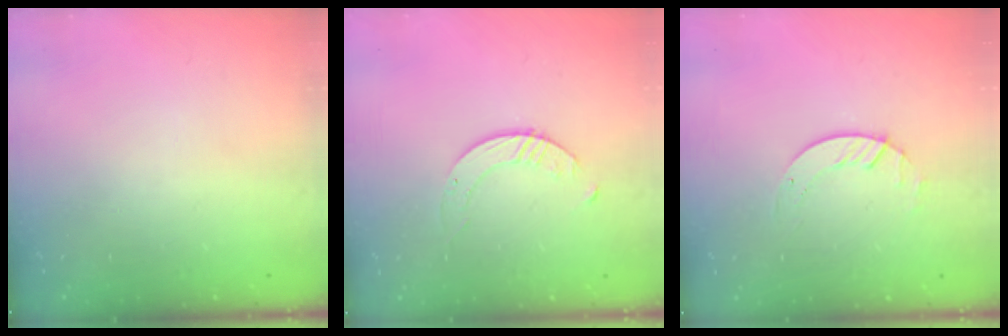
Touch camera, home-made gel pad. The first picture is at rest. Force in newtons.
{"total": 2.8, "press": 2.8, "slide": 0.3}
{"total": 2.7, "press": 2.7, "slide": 0.3}